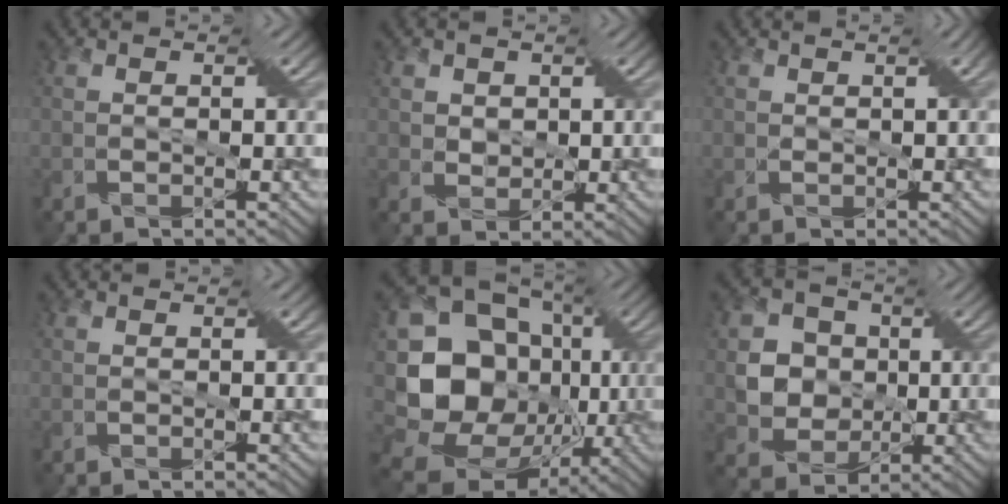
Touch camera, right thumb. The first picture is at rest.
{"total": 3.1, "force": [1.6, 2.5, 1.0], "torque": [-0.043, 0.003, 0.034]}
{"total": 0.8, "force": [0.7, -0.3, 0.3], "torque": [-0.004, 0.004, 0.013]}
{"total": 0.0}
{"total": 21.3, "force": [-2.7, 17.1, 12.4], "torque": [-0.291, -0.004, -0.063]}
{"total": 6.1, "force": [0.7, 5.4, 2.6], "torque": [-0.072, -0.006, 0.009]}